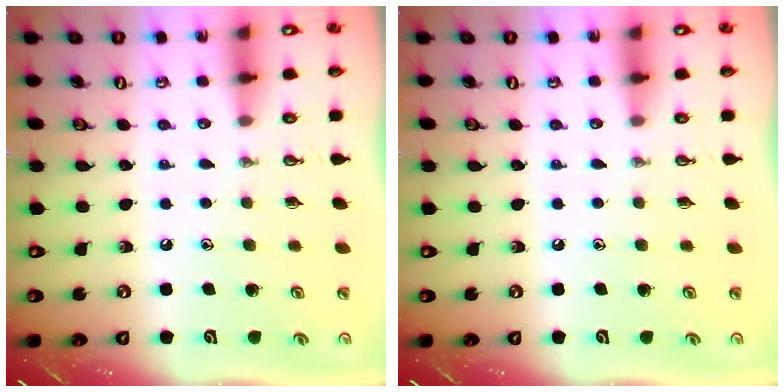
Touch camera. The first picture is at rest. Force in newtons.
{"total": 0.0}